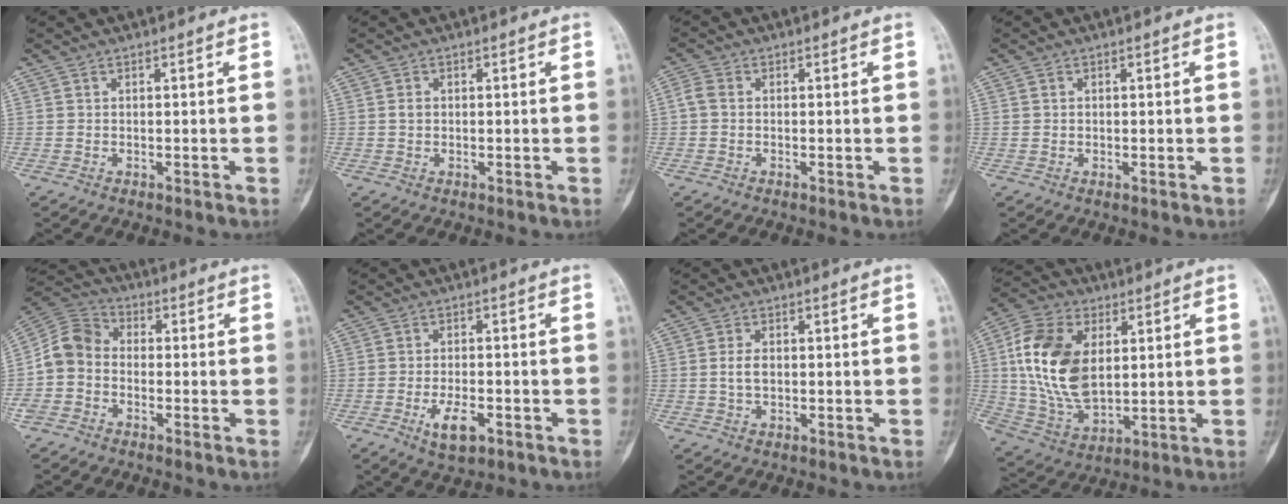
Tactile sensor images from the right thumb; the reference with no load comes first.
{"total": 1.1, "force": [0.1, 0.9, 0.6], "torque": [-0.010, 0.002, 0.001]}
{"total": 2.2, "force": [-0.4, 1.5, 1.6], "torque": [-0.037, 0.003, -0.021]}
{"total": 0.6, "force": [0.2, 0.5, 0.2], "torque": [0.002, 0.002, 0.004]}
{"total": 8.1, "force": [-2.0, 6.6, 4.2], "torque": [-0.077, 0.031, -0.053]}
{"total": 5.8, "force": [-2.5, 2.7, 4.5], "torque": [-0.072, 0.006, -0.037]}
{"total": 2.8, "force": [-0.1, 1.7, 2.2], "torque": [-0.045, 0.004, -0.004]}
{"total": 18.5, "force": [3.6, 11.3, 14.2], "torque": [-0.260, -0.009, 0.070]}